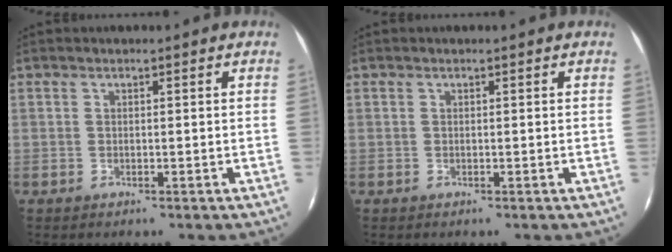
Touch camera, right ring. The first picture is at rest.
{"total": 0.0}